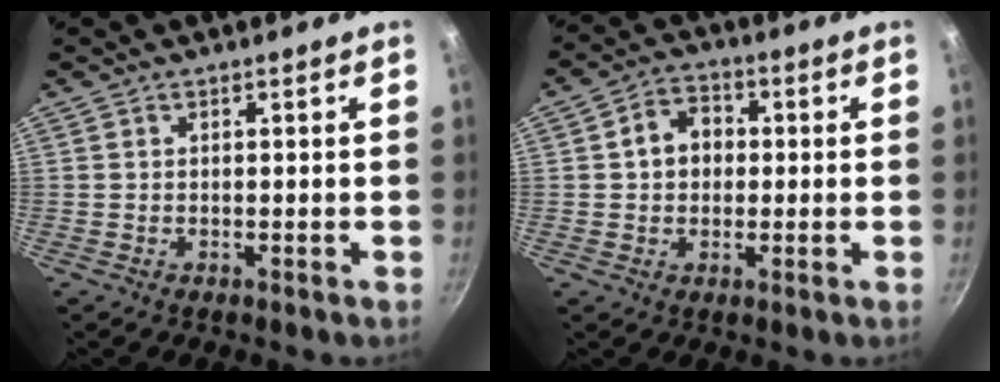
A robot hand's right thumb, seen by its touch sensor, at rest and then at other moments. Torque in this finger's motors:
{"motor_torque": [-0.40, -0.19, 0.07, -0.19, 0.07]}